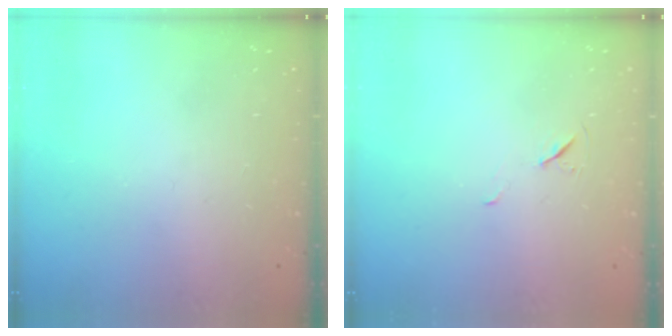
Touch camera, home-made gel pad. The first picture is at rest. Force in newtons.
{"total": 4.9, "press": 4.4, "slide": 2.2}